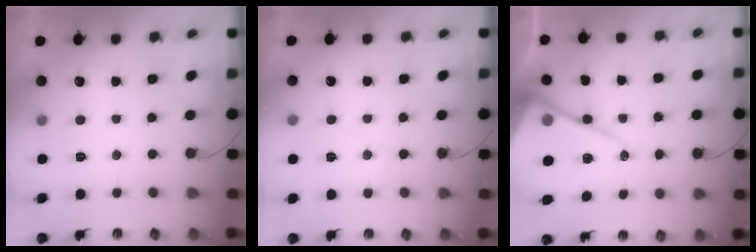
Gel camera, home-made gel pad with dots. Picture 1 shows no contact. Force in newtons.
{"total": 3.0, "press": 2.9, "slide": 0.5}
{"total": 15.5, "press": 15.4, "slide": 1.5}